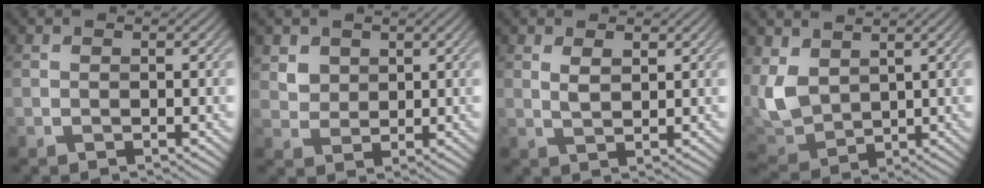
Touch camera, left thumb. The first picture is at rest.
{"total": 3.0, "force": [1.7, 2.3, 0.9], "torque": [-0.036, -0.012, 0.038]}
{"total": 2.0, "force": [1.2, 0.7, 1.5], "torque": [-0.032, -0.005, 0.026]}
{"total": 8.1, "force": [3.2, 5.4, 5.2], "torque": [-0.163, 0.000, 0.069]}